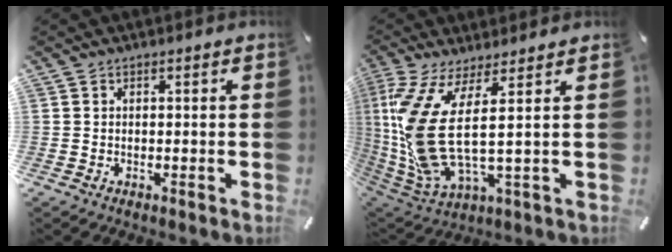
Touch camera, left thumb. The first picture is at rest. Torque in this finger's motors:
{"motor_torque": [1.30, 1.26, 2.21, 0.54, 1.05]}